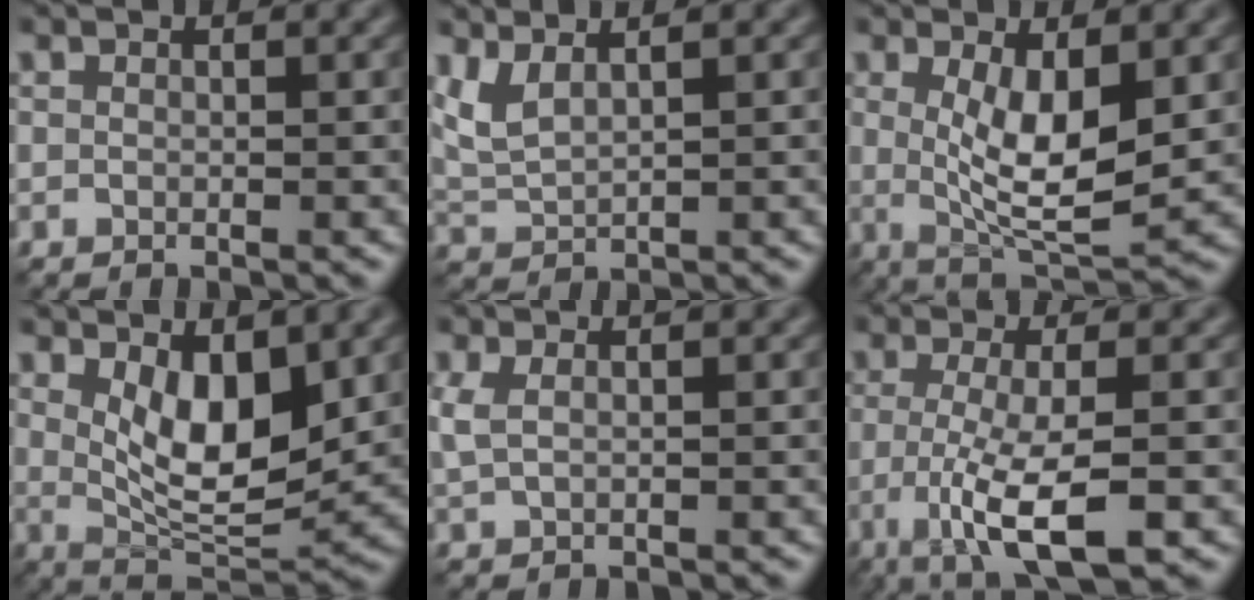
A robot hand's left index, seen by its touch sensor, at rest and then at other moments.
{"total": 2.7, "force": [1.6, 0.8, 2.0], "torque": [-0.056, 0.005, 0.041]}
{"total": 6.4, "force": [0.6, 2.1, 6.1], "torque": [-0.113, -0.013, 0.017]}
{"total": 6.6, "force": [1.7, 2.9, 5.7], "torque": [-0.100, -0.018, 0.036]}
{"total": 1.7, "force": [0.6, 0.6, 1.4], "torque": [-0.037, 0.004, 0.013]}
{"total": 6.8, "force": [-2.1, 1.7, 6.2], "torque": [-0.117, -0.008, -0.040]}